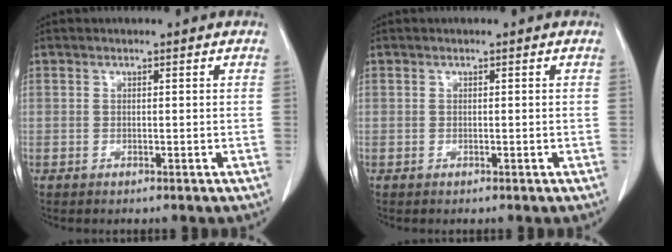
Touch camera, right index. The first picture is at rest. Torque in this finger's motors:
{"motor_torque": [-0.06, 0.04, 0.05, 0.01]}